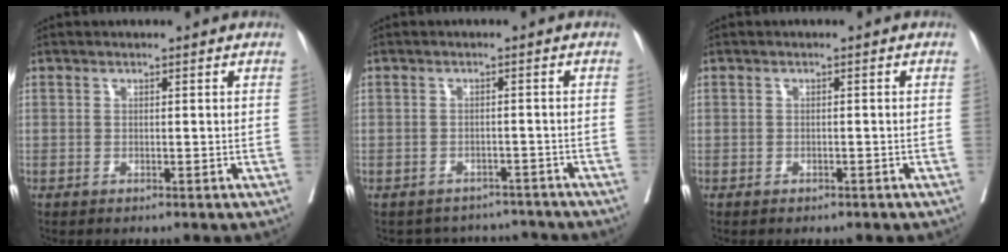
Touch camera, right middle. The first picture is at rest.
{"total": 6.6, "force": [-6.1, 2.5, -0.4], "torque": [0.013, 0.023, -0.070]}
{"total": 2.1, "force": [-1.6, 1.1, 0.9], "torque": [-0.014, -0.002, -0.014]}